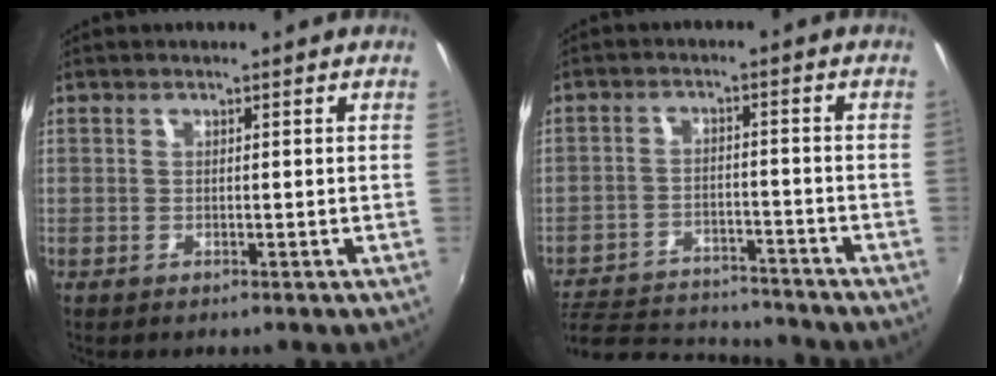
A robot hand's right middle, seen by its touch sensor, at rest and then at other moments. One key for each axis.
{"total": 15.1, "fx": -13.7, "fy": 4.1, "fz": 5.0, "tx": -0.120, "ty": -0.006, "tz": -0.205}